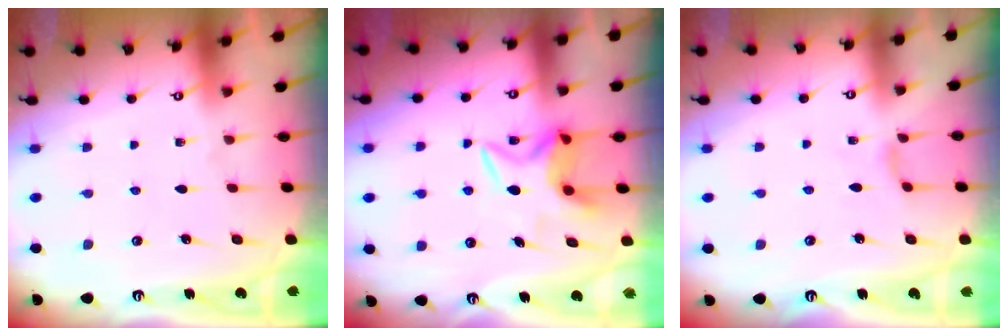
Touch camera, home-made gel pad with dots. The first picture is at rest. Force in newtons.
{"total": 7.1, "press": 7.0, "slide": 0.7}
{"total": 2.2, "press": 2.2, "slide": 0.5}